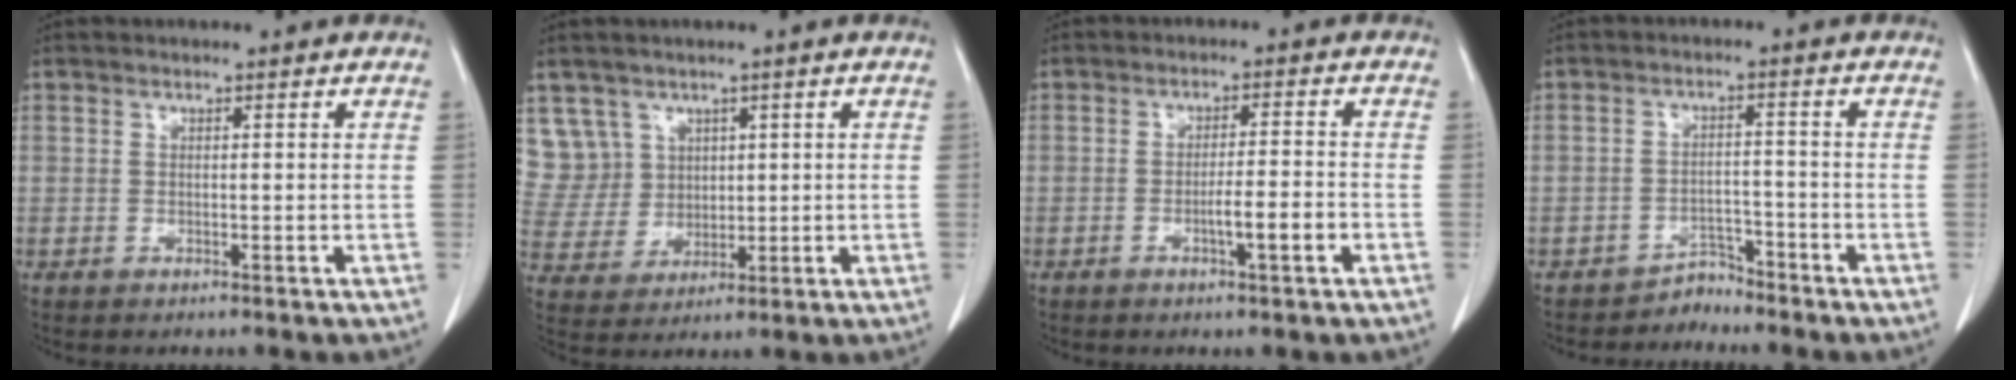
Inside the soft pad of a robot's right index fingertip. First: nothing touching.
{"total": 7.8, "force": [4.0, 6.7, -0.2], "torque": [-0.002, 0.021, 0.097]}
{"total": 4.3, "force": [-1.7, 0.1, 4.0], "torque": [-0.061, -0.001, -0.025]}
{"total": 3.0, "force": [-2.7, 1.0, -0.6], "torque": [0.014, 0.000, -0.043]}